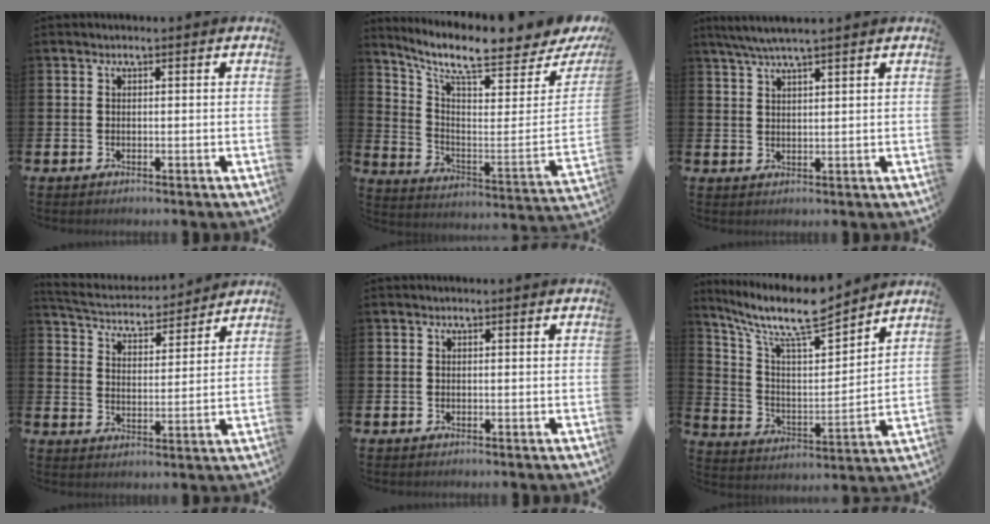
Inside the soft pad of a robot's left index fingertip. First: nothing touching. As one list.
[{"total": 9.2, "force": [7.6, 2.0, 4.8], "torque": [-0.107, -0.076, 0.123]}, {"total": 4.5, "force": [3.9, 0.2, 2.2], "torque": [-0.059, -0.004, 0.073]}, {"total": 4.9, "force": [4.8, 1.1, 0.6], "torque": [-0.042, -0.035, 0.081]}, {"total": 0.0}, {"total": 11.1, "force": [9.6, 2.1, 5.2], "torque": [-0.135, -0.062, 0.166]}]